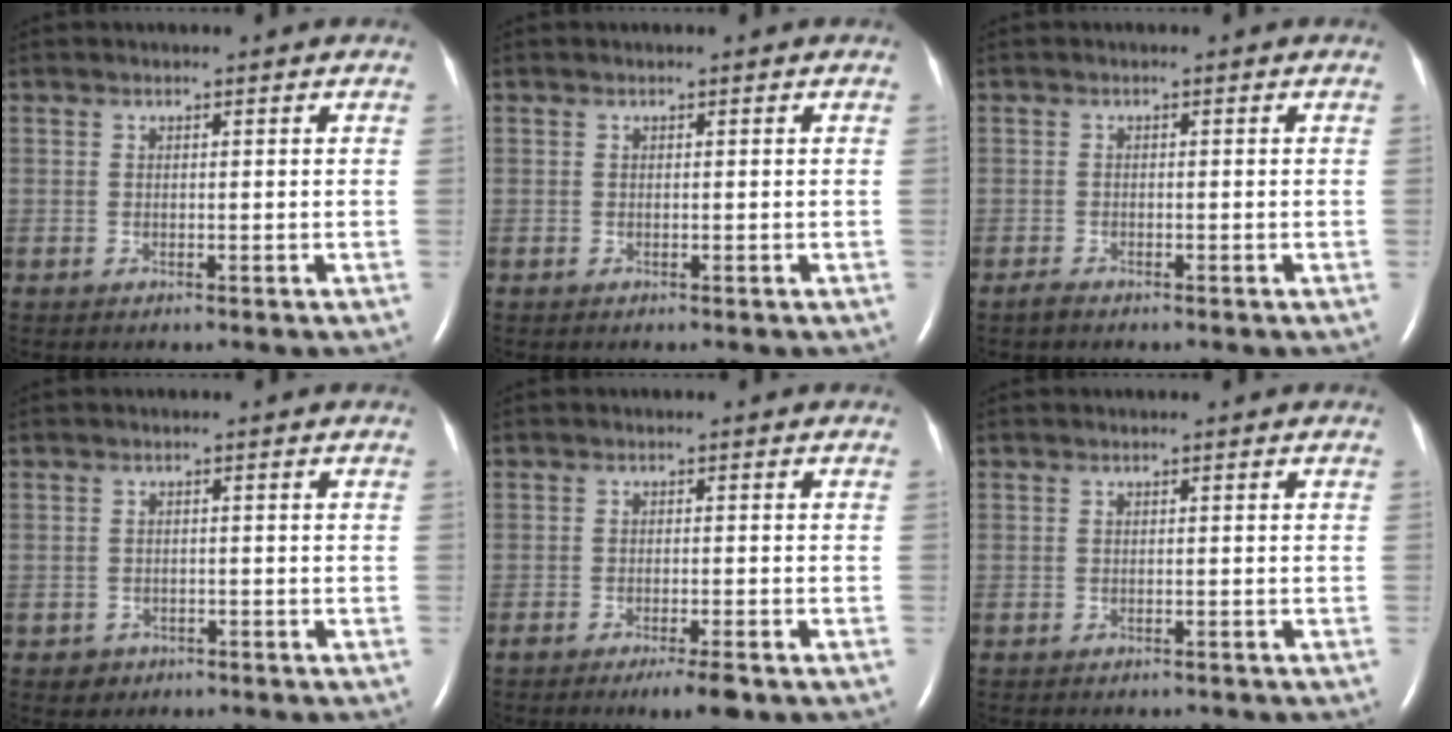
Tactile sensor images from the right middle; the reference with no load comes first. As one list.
[{"total": 0.0}, {"total": 1.0, "force": [-0.9, 0.2, 0.4], "torque": [-0.016, -0.003, -0.015]}, {"total": 1.8, "force": [-1.0, 1.5, 0.0], "torque": [-0.003, 0.007, -0.012]}, {"total": 3.8, "force": [-2.5, 0.3, 2.8], "torque": [-0.043, -0.008, -0.039]}, {"total": 1.1, "force": [-1.0, 0.4, 0.2], "torque": [-0.010, -0.002, -0.013]}]